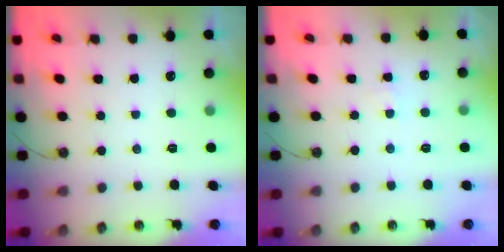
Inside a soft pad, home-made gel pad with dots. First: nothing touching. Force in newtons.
{"total": 1.6, "press": 1.6, "slide": 0.3}